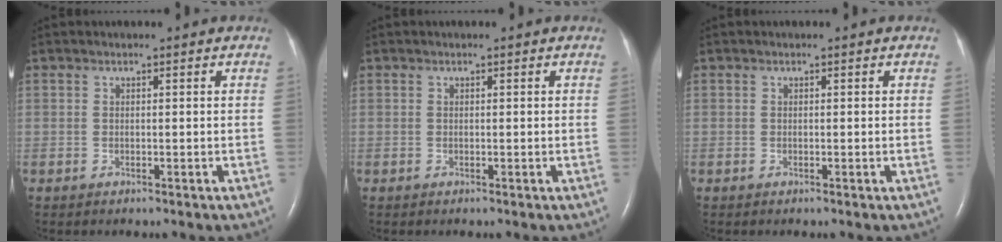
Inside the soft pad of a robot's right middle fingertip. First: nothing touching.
{"total": 0.0}
{"total": 0.0}